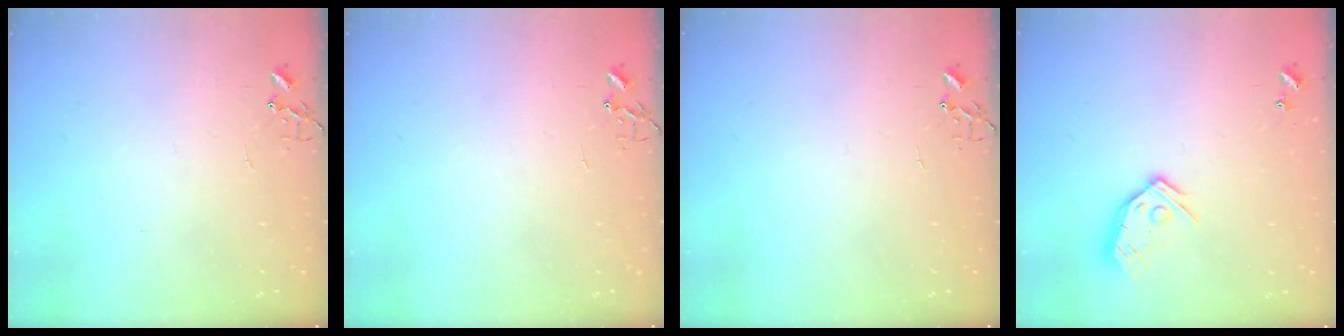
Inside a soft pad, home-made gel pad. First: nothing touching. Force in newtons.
{"total": 0.0}
{"total": 0.0}
{"total": 11.0, "press": 10.9, "slide": 1.2}